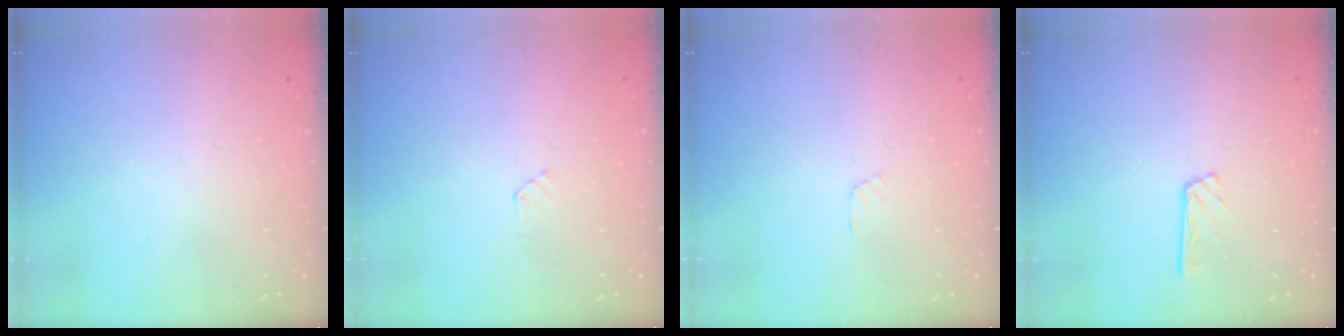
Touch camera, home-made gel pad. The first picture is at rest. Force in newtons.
{"total": 2.4, "press": 2.4, "slide": 0.3}
{"total": 4.0, "press": 4.0, "slide": 0.5}
{"total": 5.3, "press": 5.3, "slide": 0.3}